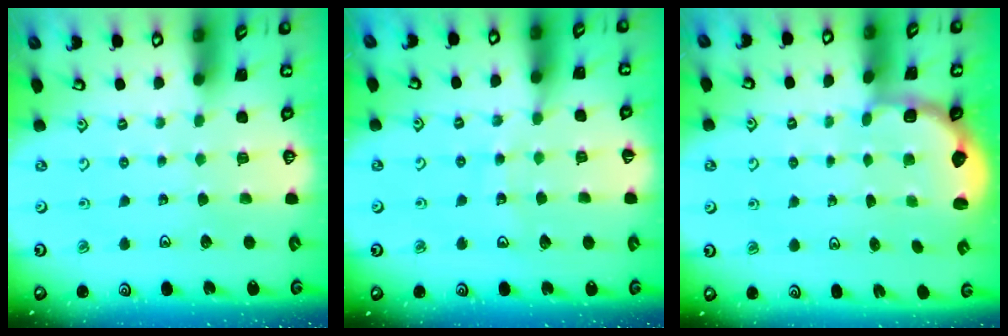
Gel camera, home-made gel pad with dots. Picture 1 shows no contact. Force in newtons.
{"total": 8.5, "press": 8.4, "slide": 1.0}
{"total": 2.6, "press": 2.1, "slide": 1.5}